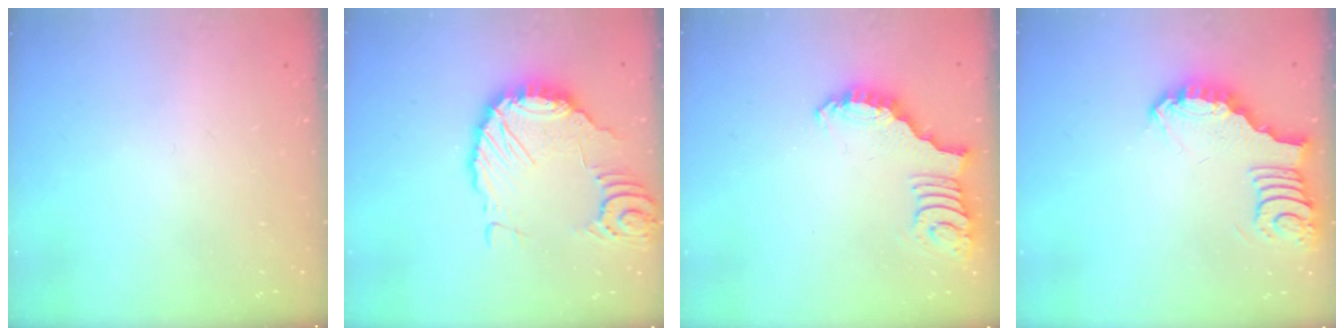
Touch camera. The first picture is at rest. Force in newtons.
{"total": 13.3, "press": 13.2, "slide": 1.3}
{"total": 2.5, "press": 2.5, "slide": 0.5}
{"total": 3.8, "press": 3.8, "slide": 0.3}